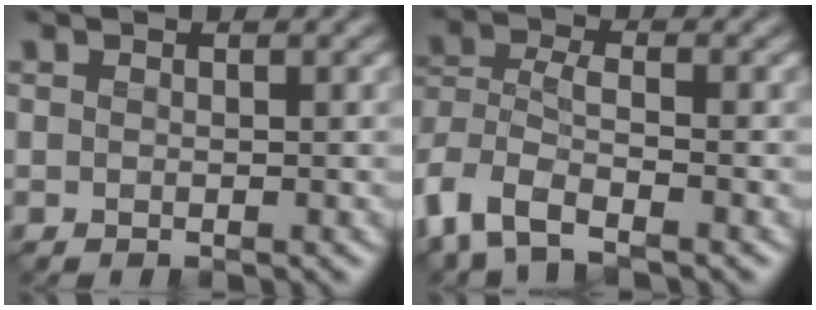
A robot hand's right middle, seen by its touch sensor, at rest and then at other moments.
{"total": 6.0, "force": [-3.7, 2.6, 3.9], "torque": [-0.093, -0.007, -0.082]}